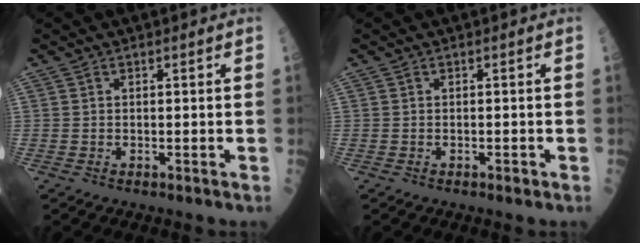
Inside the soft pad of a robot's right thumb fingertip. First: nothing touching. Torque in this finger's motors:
{"motor_torque": [0.38, -0.18, -0.16, -0.09, 0.04]}